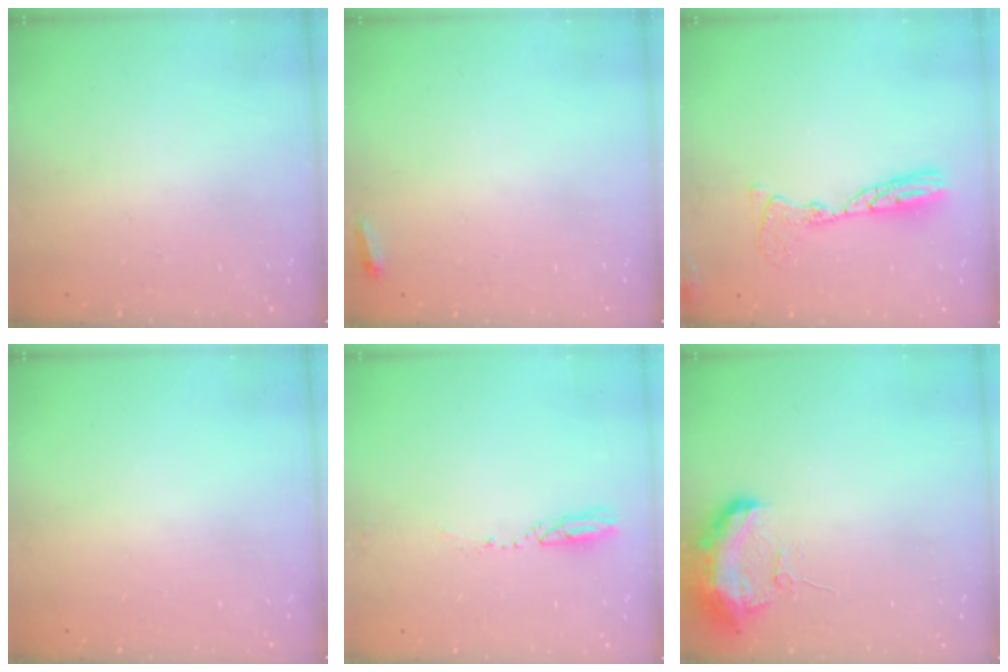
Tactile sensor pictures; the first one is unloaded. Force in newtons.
{"total": 2.7, "press": 2.6, "slide": 0.9}
{"total": 10.8, "press": 10.8, "slide": 1.0}
{"total": 0.0}
{"total": 3.3, "press": 3.1, "slide": 1.2}
{"total": 10.0, "press": 10.0, "slide": 0.8}